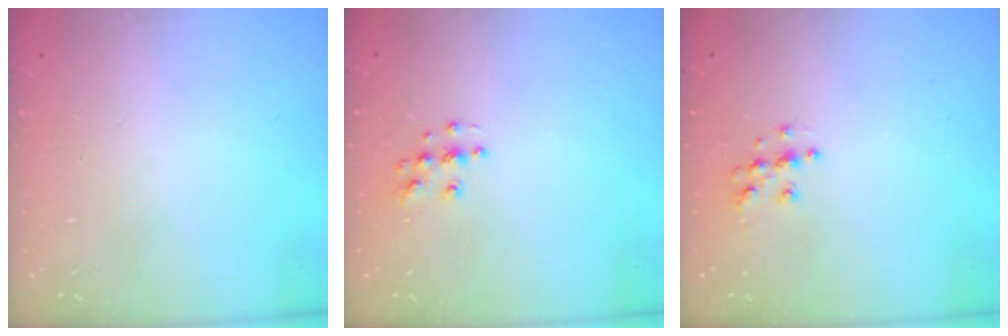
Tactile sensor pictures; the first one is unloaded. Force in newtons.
{"total": 4.8, "press": 4.8, "slide": 0.3}
{"total": 5.6, "press": 5.6, "slide": 0.2}